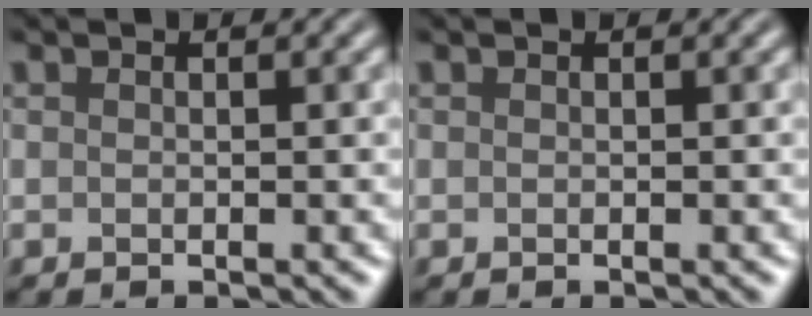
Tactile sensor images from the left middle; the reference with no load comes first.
{"total": 0.0}